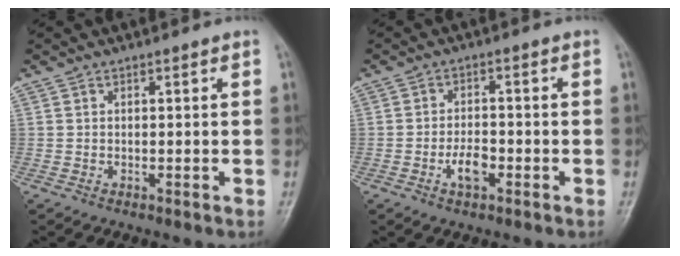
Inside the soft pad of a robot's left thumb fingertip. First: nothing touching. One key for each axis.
{"total": 4.3, "fx": -1.8, "fy": 2.2, "fz": 3.2, "tx": -0.052, "ty": 0.011, "tz": -0.033}